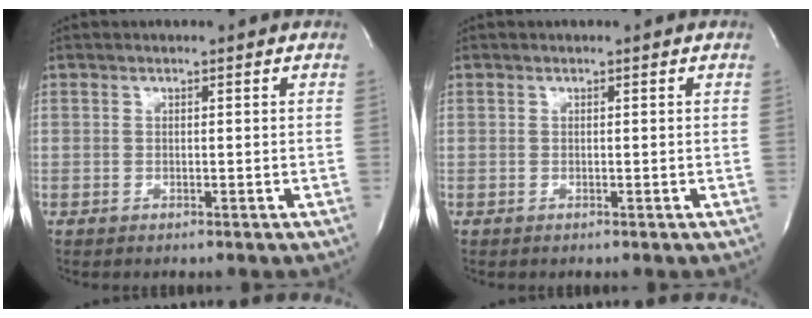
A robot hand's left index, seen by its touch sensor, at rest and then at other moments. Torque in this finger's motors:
{"motor_torque": [0.00, 0.00, 0.00, 0.00]}